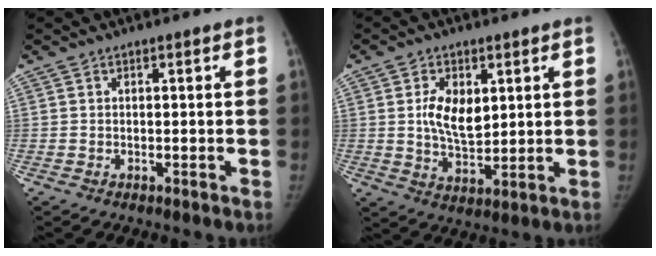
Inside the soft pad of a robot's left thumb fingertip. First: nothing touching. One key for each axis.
{"total": 8.3, "fx": 2.2, "fy": 5.0, "fz": 6.2, "tx": -0.086, "ty": -0.017, "tz": 0.046}